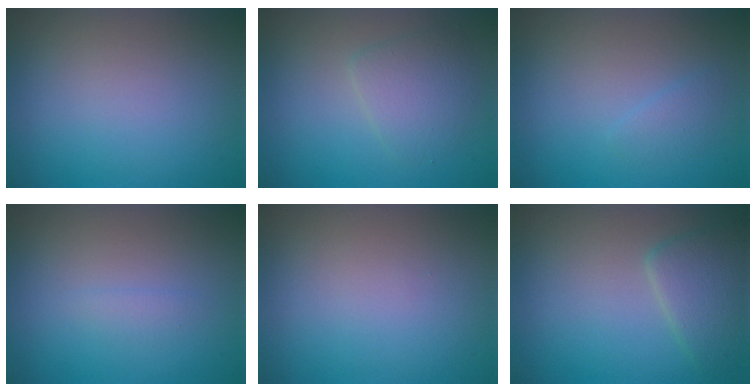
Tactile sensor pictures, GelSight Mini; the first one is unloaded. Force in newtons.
{"total": 2.7, "press": 2.7, "slide": 0.1}
{"total": 1.1, "press": 1.1, "slide": 0.1}
{"total": 0.7, "press": 0.7, "slide": 0.0}
{"total": 0.0}
{"total": 3.2, "press": 3.2, "slide": 0.2}